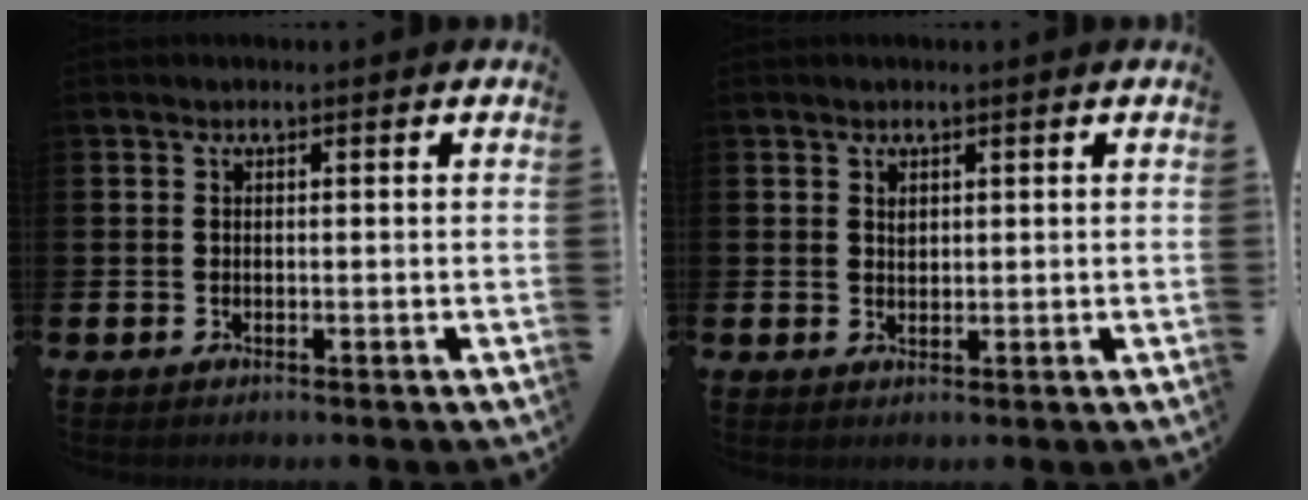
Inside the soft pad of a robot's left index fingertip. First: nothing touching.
{"total": 1.1, "force": [0.9, 0.6, 0.2], "torque": [0.012, -0.003, 0.013]}